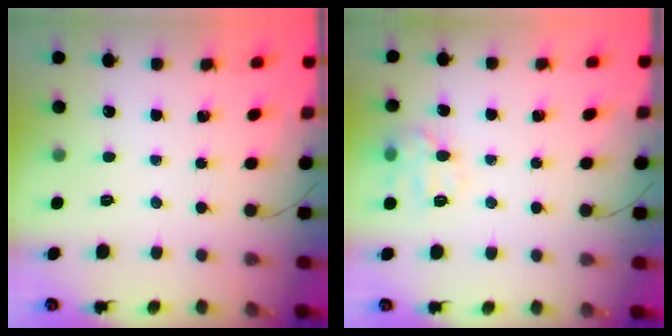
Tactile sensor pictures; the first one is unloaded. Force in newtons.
{"total": 9.8, "press": 9.8, "slide": 0.2}